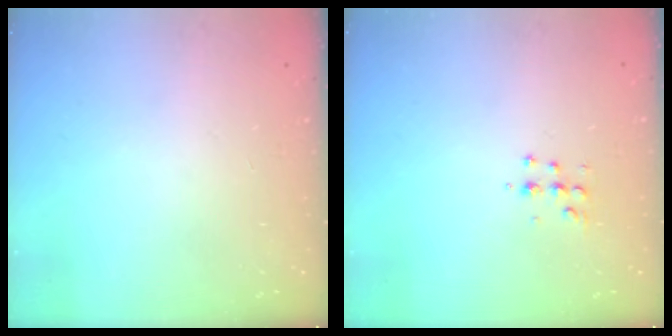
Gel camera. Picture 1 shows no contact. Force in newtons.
{"total": 5.4, "press": 5.3, "slide": 0.7}